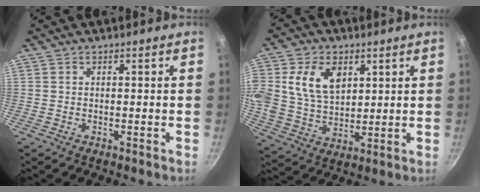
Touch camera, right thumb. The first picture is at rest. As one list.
[{"total": 12.8, "force": [3.9, 9.0, 8.2], "torque": [-0.136, -0.014, 0.077]}]